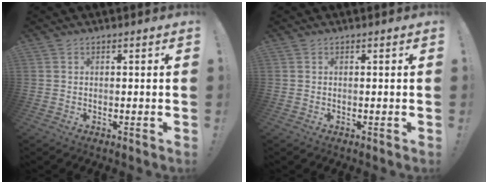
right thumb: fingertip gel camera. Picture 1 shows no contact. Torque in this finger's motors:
{"motor_torque": [0.00, 0.00, 0.00, 0.00, 0.00]}